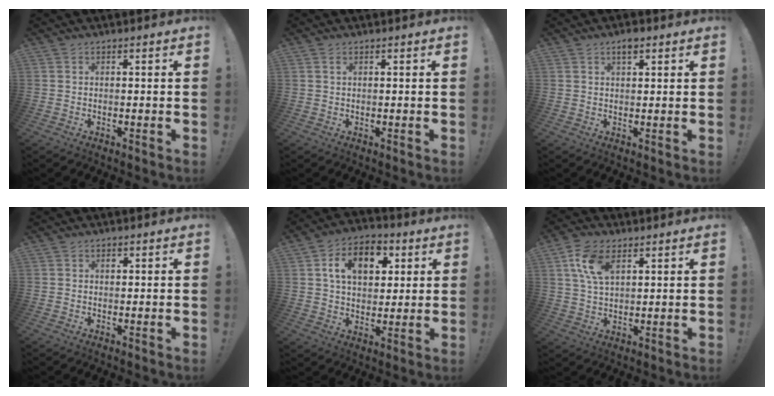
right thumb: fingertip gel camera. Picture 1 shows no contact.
{"total": 1.0, "force": [0.5, 0.4, 0.7], "torque": [-0.007, -0.002, 0.007]}
{"total": 2.7, "force": [1.6, 1.1, 1.8], "torque": [-0.030, -0.002, 0.027]}
{"total": 0.6, "force": [0.4, 0.4, 0.3], "torque": [0.009, -0.004, 0.004]}
{"total": 13.2, "force": [4.6, 9.0, 8.5], "torque": [-0.123, -0.005, 0.085]}
{"total": 10.0, "force": [4.4, 5.6, 6.9], "torque": [-0.135, -0.007, 0.083]}